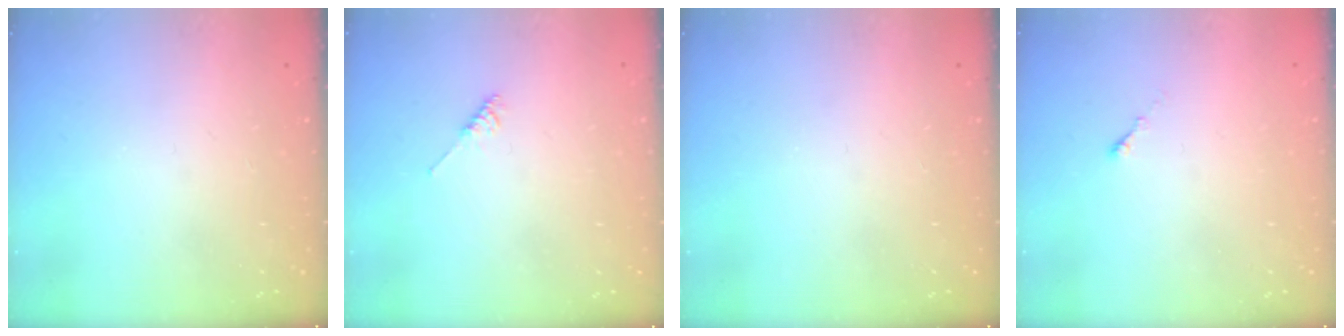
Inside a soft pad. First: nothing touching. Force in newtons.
{"total": 2.2, "press": 2.2, "slide": 0.5}
{"total": 0.0}
{"total": 0.0}